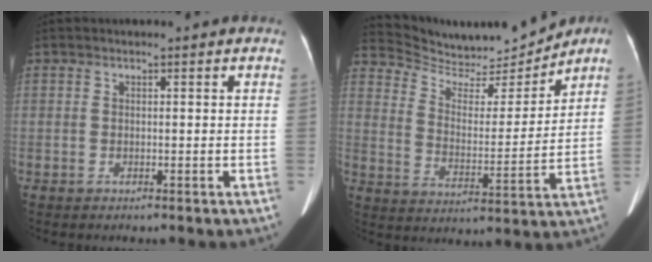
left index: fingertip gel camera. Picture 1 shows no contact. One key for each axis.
{"total": 11.6, "fx": 11.4, "fy": 2.1, "fz": 0.9, "tx": -0.023, "ty": -0.009, "tz": 0.195}